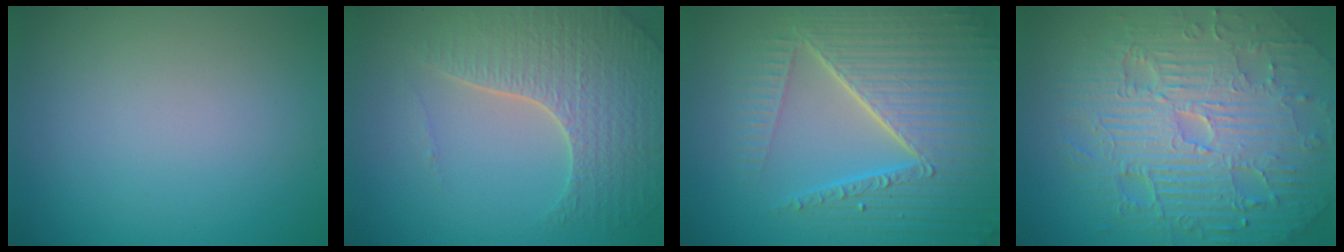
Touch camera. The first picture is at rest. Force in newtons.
{"total": 5.8, "press": 4.7, "slide": 3.3}
{"total": 8.5, "press": 5.9, "slide": 6.1}
{"total": 11.7, "press": 7.5, "slide": 9.0}